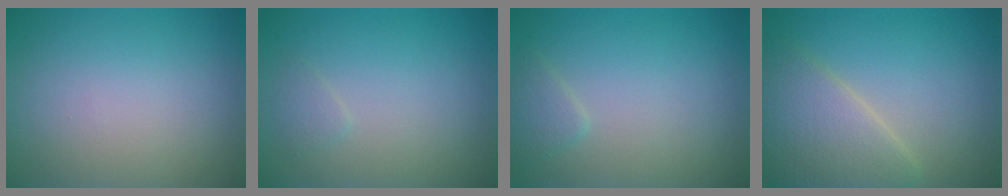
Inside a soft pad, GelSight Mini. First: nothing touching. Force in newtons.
{"total": 0.8, "press": 0.8, "slide": 0.1}
{"total": 1.3, "press": 1.3, "slide": 0.1}
{"total": 4.9, "press": 4.9, "slide": 0.3}